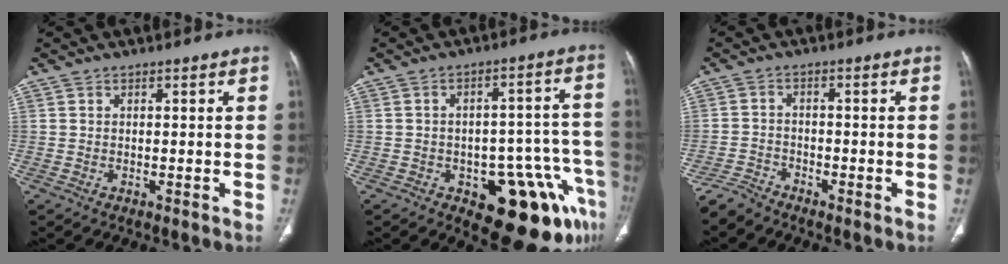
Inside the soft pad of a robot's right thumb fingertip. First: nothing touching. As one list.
[{"total": 17.3, "force": [-8.6, 7.8, 12.9], "torque": [-0.094, 0.064, -0.098]}, {"total": 3.3, "force": [-3.2, 0.8, 0.0], "torque": [-0.003, 0.000, -0.070]}]